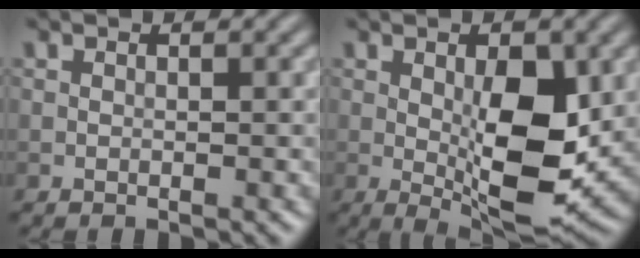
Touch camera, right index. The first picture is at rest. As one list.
[{"total": 7.7, "force": [0.0, 2.9, 7.1], "torque": [-0.109, -0.012, 0.007]}]